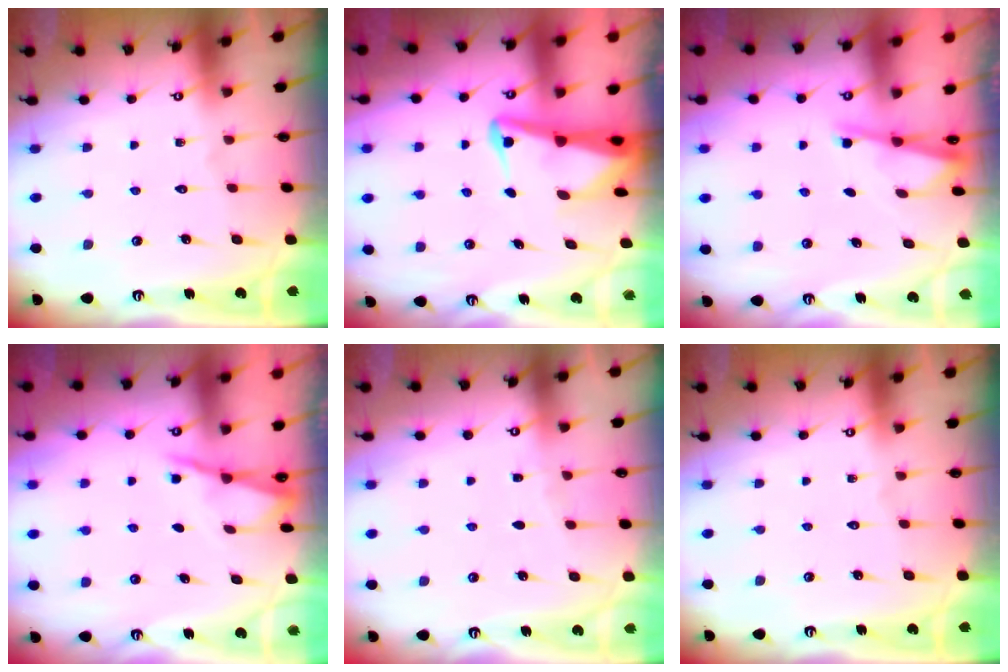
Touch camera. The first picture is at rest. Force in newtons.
{"total": 4.2, "press": 4.1, "slide": 1.1}
{"total": 2.0, "press": 2.0, "slide": 0.4}
{"total": 2.0, "press": 2.0, "slide": 0.2}
{"total": 2.1, "press": 2.1, "slide": 0.3}
{"total": 0.0}